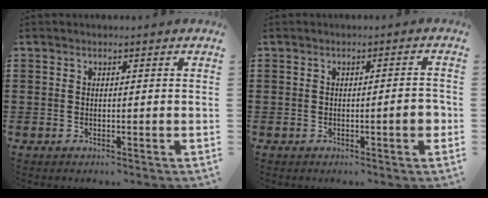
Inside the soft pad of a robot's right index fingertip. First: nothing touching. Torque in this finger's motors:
{"motor_torque": [0.69, 0.26, 0.08, 0.05]}